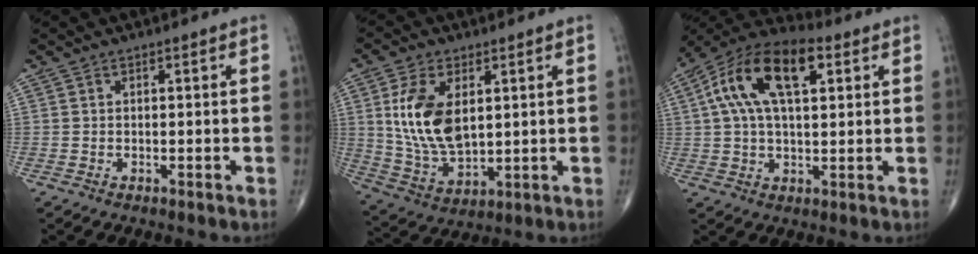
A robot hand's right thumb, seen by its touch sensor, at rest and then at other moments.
{"total": 13.8, "force": [2.9, 7.8, 10.9], "torque": [-0.204, -0.016, 0.067]}
{"total": 16.9, "force": [5.1, 8.4, 13.8], "torque": [-0.250, 0.026, 0.081]}